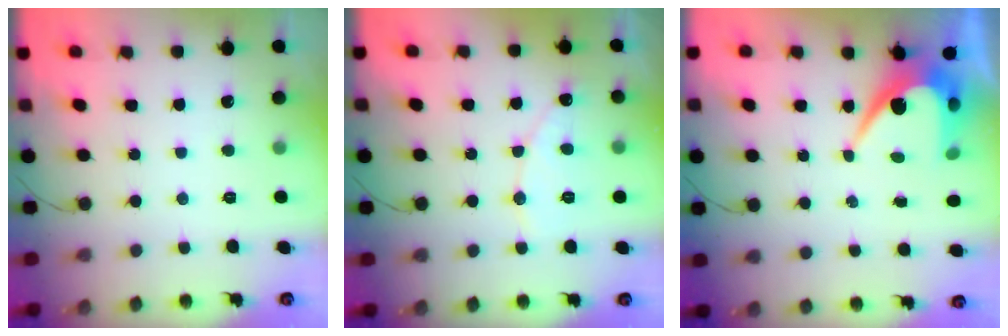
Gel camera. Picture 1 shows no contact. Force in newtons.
{"total": 6.5, "press": 6.5, "slide": 0.5}
{"total": 7.7, "press": 7.7, "slide": 0.5}